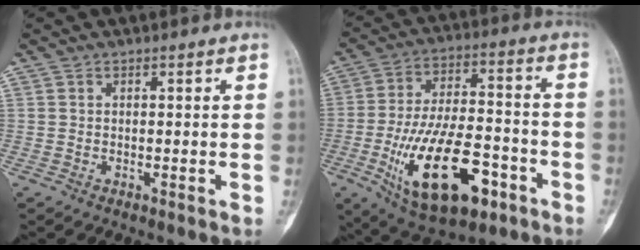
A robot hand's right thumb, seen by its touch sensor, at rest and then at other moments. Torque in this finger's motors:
{"motor_torque": [0.88, 1.02, 2.00, -0.78, 0.22]}